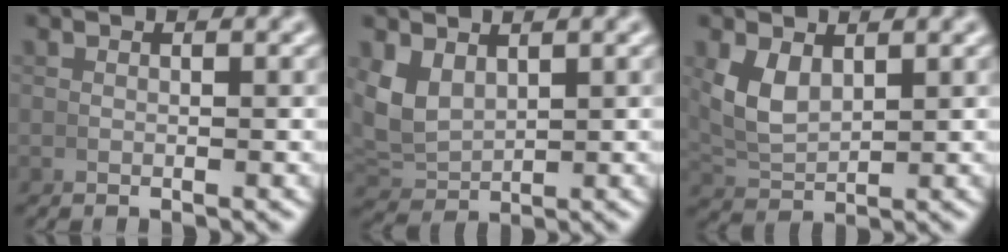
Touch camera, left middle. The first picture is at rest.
{"total": 4.5, "force": [1.2, 3.5, 2.5], "torque": [-0.089, -0.020, 0.038]}
{"total": 3.6, "force": [1.3, 2.3, 2.5], "torque": [-0.066, -0.005, 0.036]}